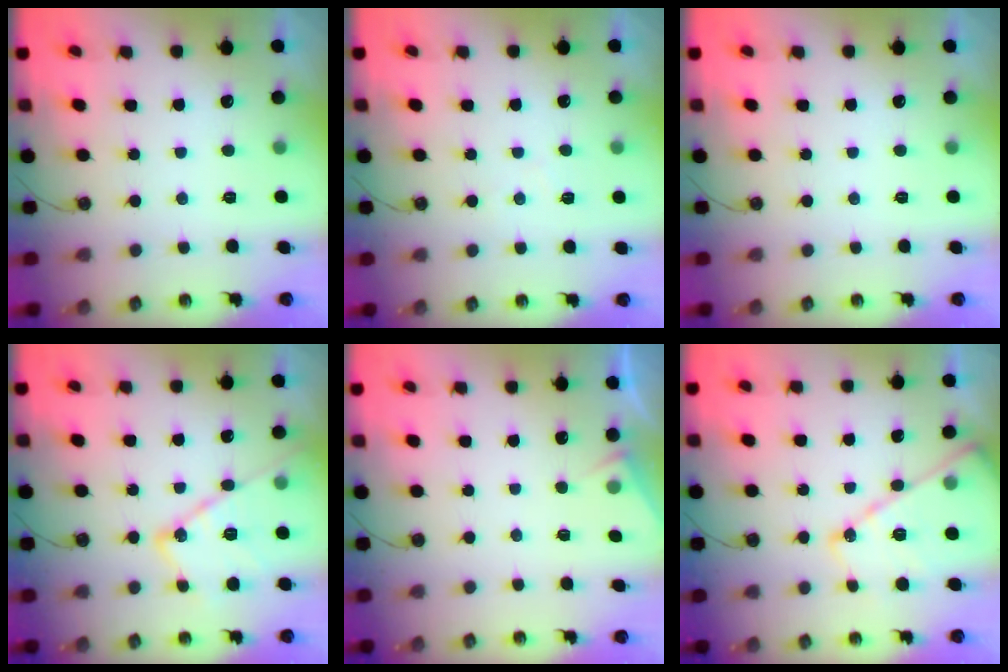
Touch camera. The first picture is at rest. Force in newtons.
{"total": 4.2, "press": 4.1, "slide": 0.6}
{"total": 0.0}
{"total": 16.6, "press": 16.5, "slide": 1.4}
{"total": 4.6, "press": 4.5, "slide": 0.6}
{"total": 15.4, "press": 15.3, "slide": 1.3}